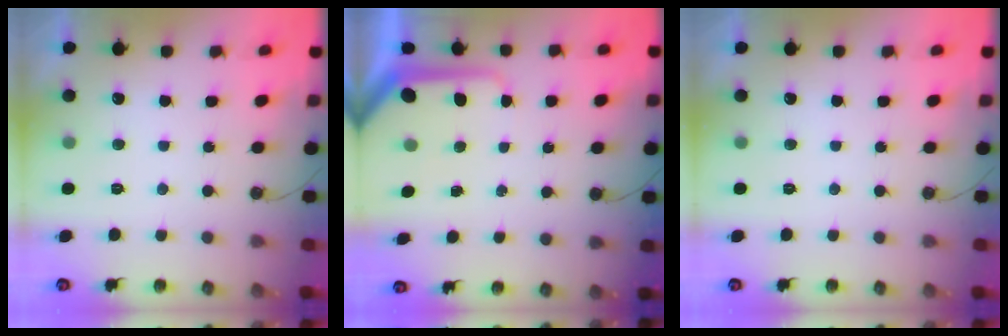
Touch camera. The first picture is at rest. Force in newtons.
{"total": 8.7, "press": 8.7, "slide": 0.8}
{"total": 0.0}